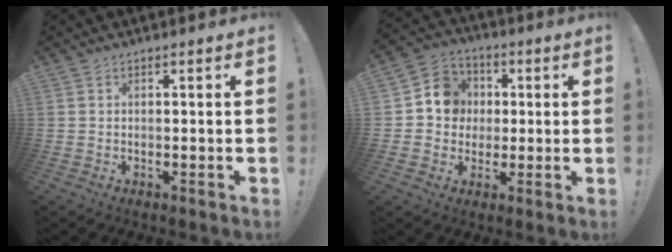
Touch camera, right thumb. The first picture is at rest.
{"total": 10.5, "force": [0.8, 9.8, 3.6], "torque": [-0.034, 0.009, 0.022]}